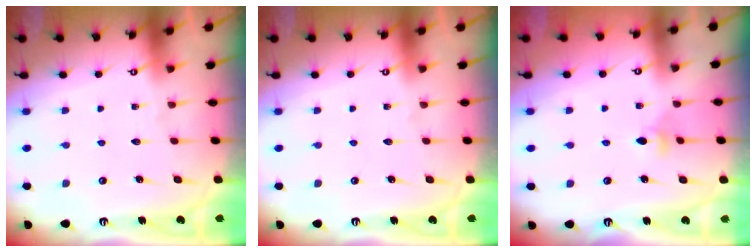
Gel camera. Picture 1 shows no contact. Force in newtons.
{"total": 0.0}
{"total": 2.9, "press": 2.8, "slide": 0.6}